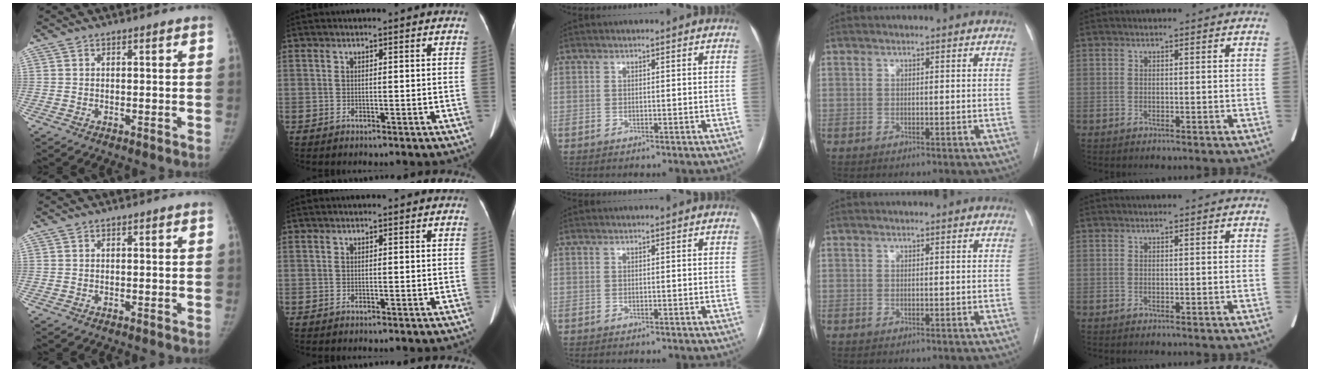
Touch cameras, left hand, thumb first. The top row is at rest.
{}